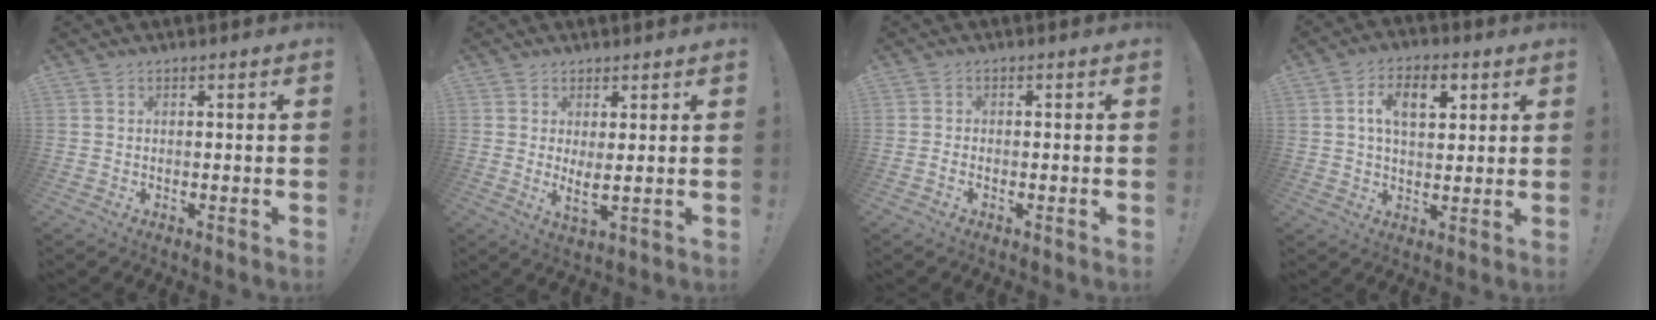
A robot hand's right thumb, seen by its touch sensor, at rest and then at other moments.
{"total": 3.7, "force": [1.7, 0.1, 3.3], "torque": [-0.046, -0.024, 0.029]}
{"total": 1.1, "force": [-0.9, 0.4, 0.5], "torque": [-0.014, 0.003, -0.014]}
{"total": 10.1, "force": [3.1, 5.9, 7.6], "torque": [-0.117, 0.011, 0.053]}